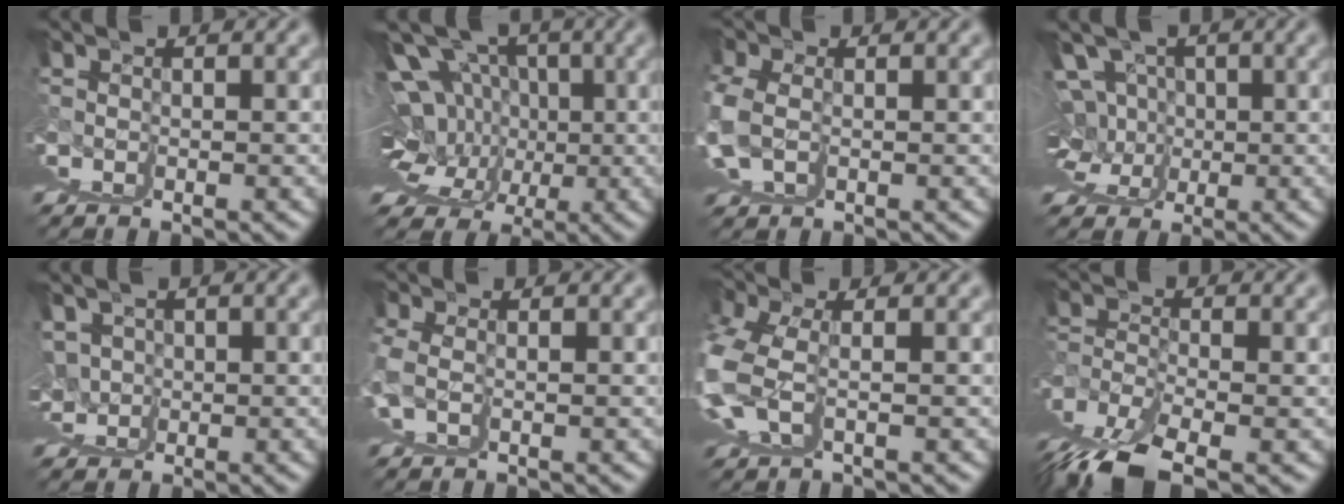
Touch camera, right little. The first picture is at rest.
{"total": 11.6, "force": [3.9, 6.1, 9.1], "torque": [-0.112, -0.005, 0.072]}
{"total": 3.1, "force": [1.3, 2.7, 0.7], "torque": [-0.025, -0.005, 0.022]}
{"total": 3.2, "force": [1.9, 1.5, 2.2], "torque": [-0.023, -0.024, 0.050]}
{"total": 4.2, "force": [2.4, 2.6, 2.3], "torque": [-0.036, -0.019, 0.047]}
{"total": 1.8, "force": [1.2, 1.2, 0.1], "torque": [-0.027, -0.007, 0.023]}
{"total": 0.9, "force": [0.1, 0.5, 0.7], "torque": [-0.037, -0.016, 0.015]}
{"total": 4.1, "force": [1.0, -2.0, 3.4], "torque": [-0.054, 0.003, 0.034]}